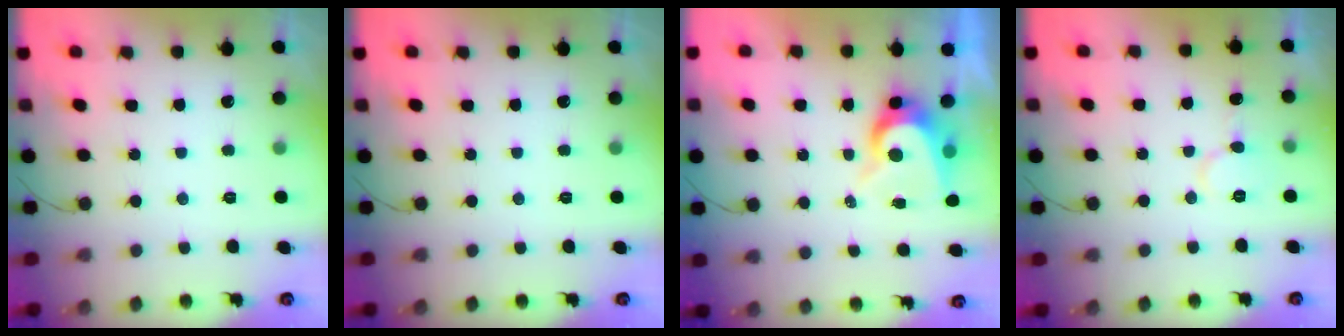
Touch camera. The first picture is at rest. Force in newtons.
{"total": 0.0}
{"total": 7.6, "press": 7.6, "slide": 0.5}
{"total": 6.0, "press": 6.0, "slide": 0.3}